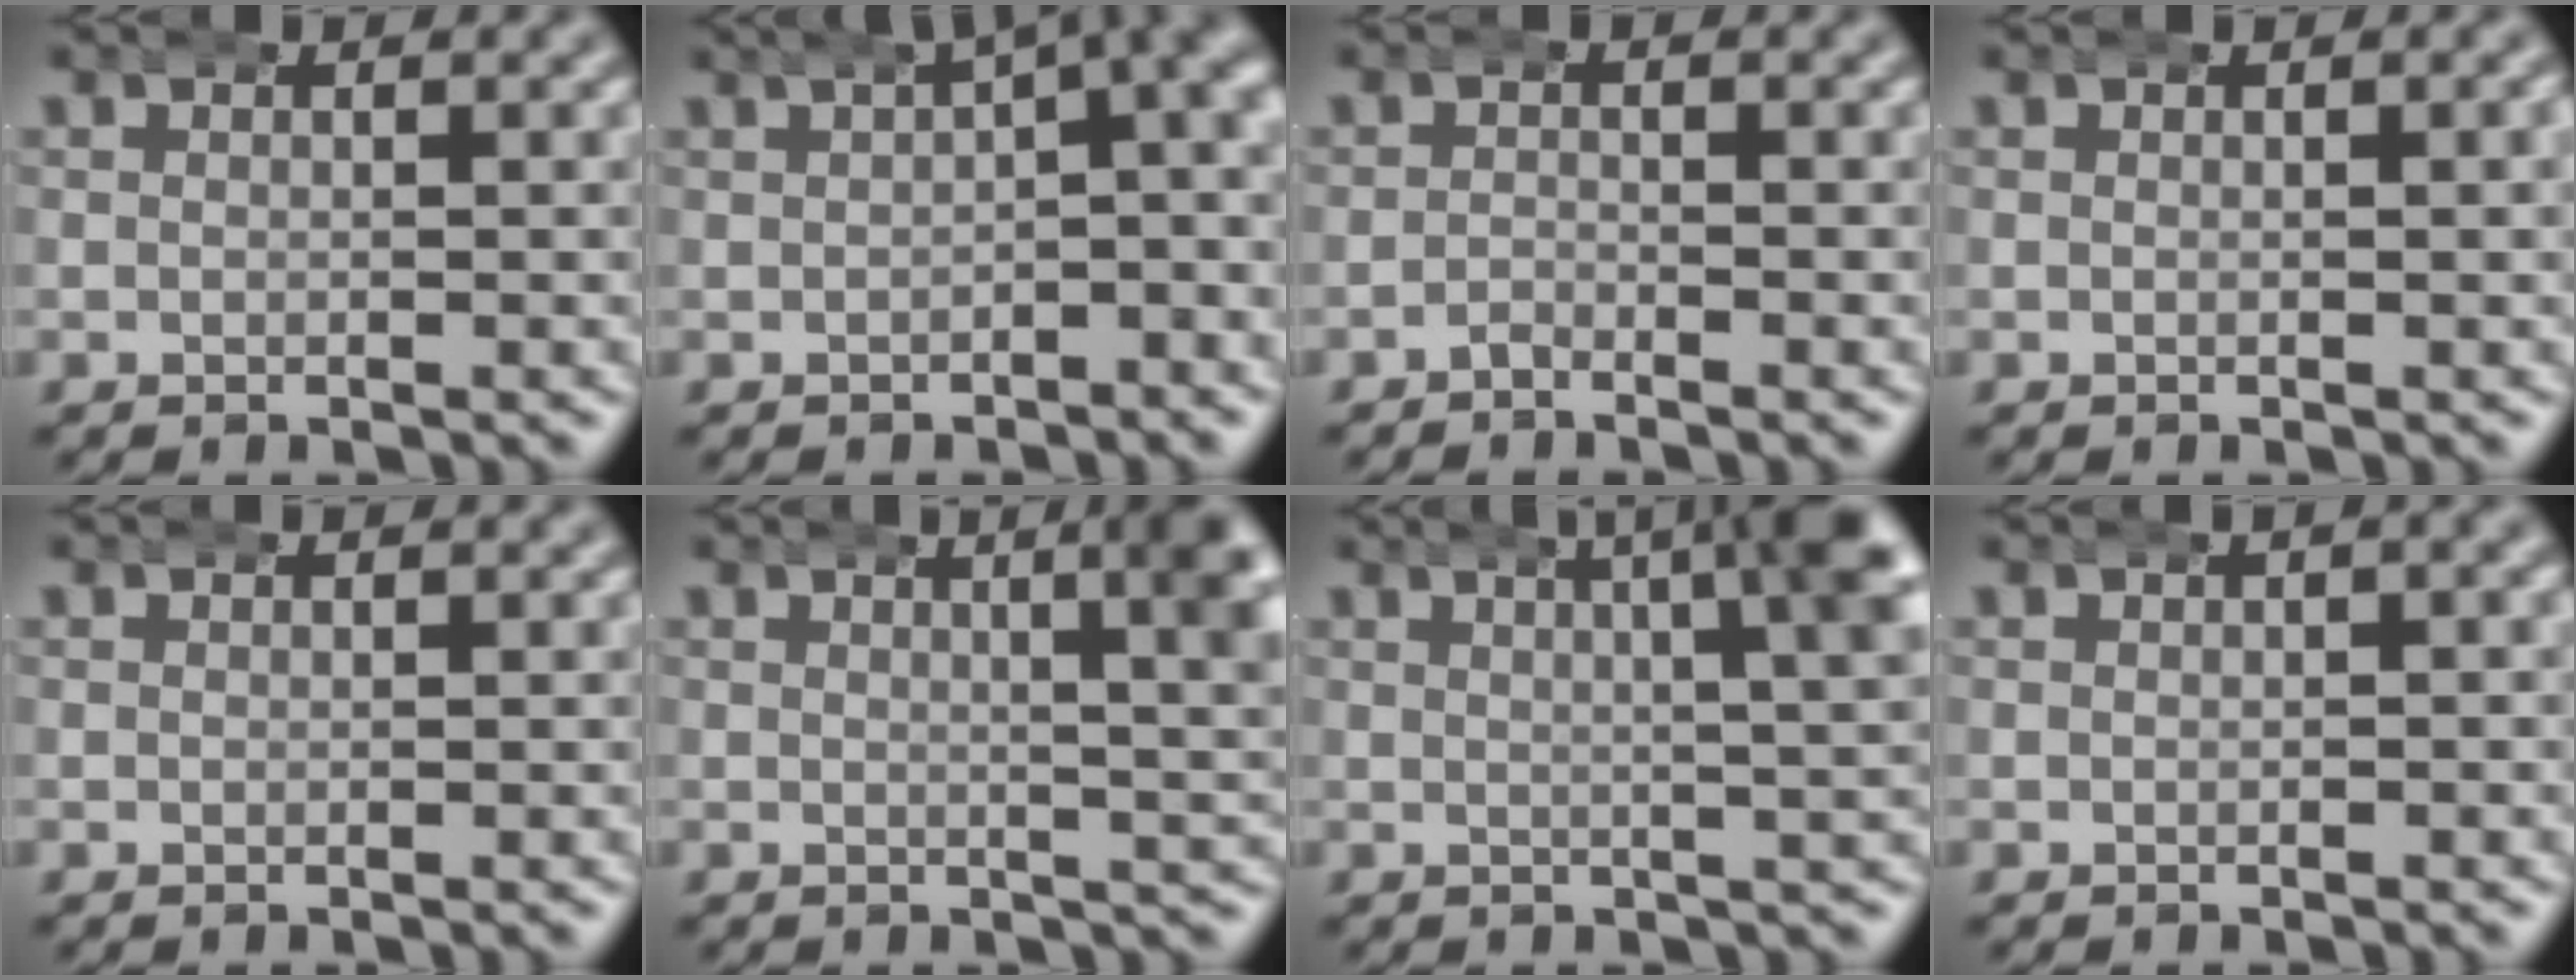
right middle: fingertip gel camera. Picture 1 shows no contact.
{"total": 7.5, "force": [2.1, 3.7, 6.2], "torque": [-0.058, 0.022, 0.021]}
{"total": 1.0, "force": [-0.9, 0.3, 0.0], "torque": [-0.004, -0.004, -0.021]}
{"total": 0.5, "force": [0.2, -0.1, 0.5], "torque": [-0.003, 0.004, 0.001]}
{"total": 0.0}
{"total": 8.5, "force": [3.3, 3.3, 7.2], "torque": [-0.059, 0.026, 0.034]}
{"total": 12.6, "force": [6.0, 5.5, 9.6], "torque": [-0.093, 0.043, 0.069]}
{"total": 0.7, "force": [0.0, 0.0, 0.7], "torque": [-0.011, 0.006, -0.001]}